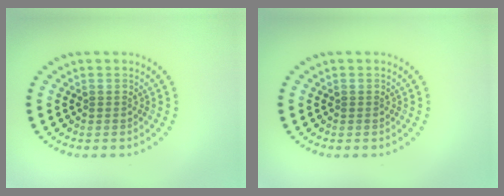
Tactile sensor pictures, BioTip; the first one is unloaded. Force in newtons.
{"total": 0.0}